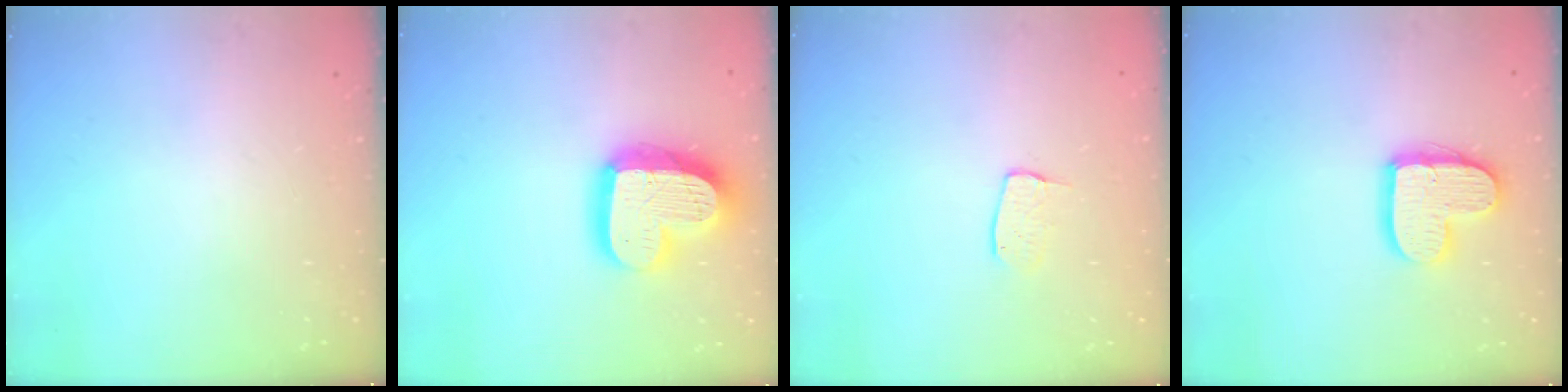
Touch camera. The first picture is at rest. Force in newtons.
{"total": 19.5, "press": 19.4, "slide": 1.7}
{"total": 5.9, "press": 5.9, "slide": 0.3}
{"total": 12.6, "press": 12.6, "slide": 0.9}